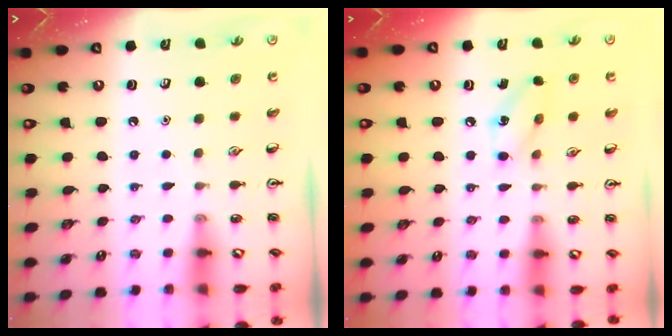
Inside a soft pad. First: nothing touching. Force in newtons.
{"total": 6.8, "press": 6.7, "slide": 0.9}